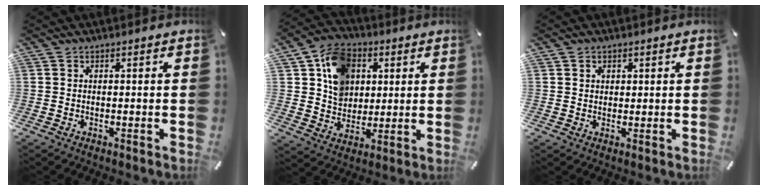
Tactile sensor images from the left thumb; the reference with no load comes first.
{"total": 11.8, "force": [3.4, 10.0, 5.2], "torque": [-0.085, 0.007, 0.070]}
{"total": 1.6, "force": [0.7, 1.5, 0.2], "torque": [0.003, 0.001, 0.010]}